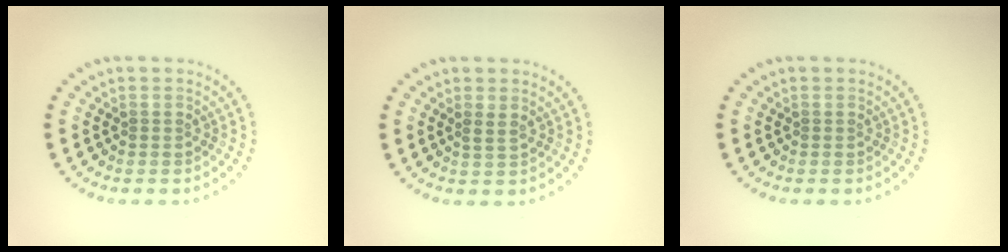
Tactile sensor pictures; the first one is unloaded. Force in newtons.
{"total": 0.6, "press": 0.3, "slide": 0.5}
{"total": 0.0}